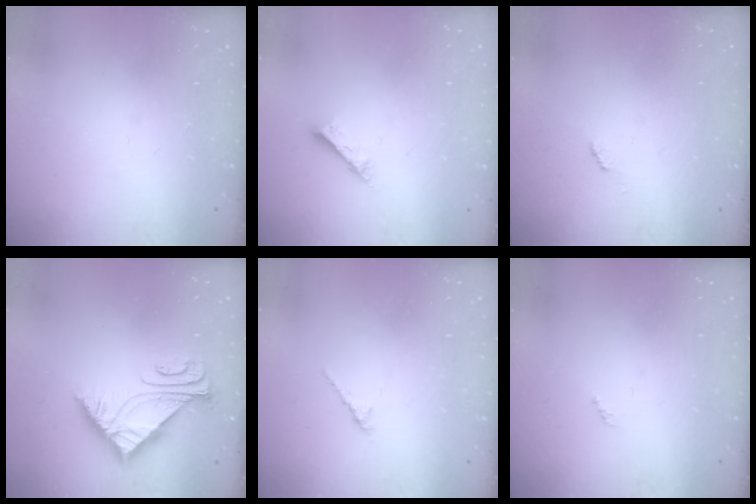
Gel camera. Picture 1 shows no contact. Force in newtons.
{"total": 2.6, "press": 2.6, "slide": 0.2}
{"total": 2.5, "press": 2.5, "slide": 0.4}
{"total": 5.2, "press": 5.1, "slide": 0.7}
{"total": 2.0, "press": 2.0, "slide": 0.6}
{"total": 0.0}